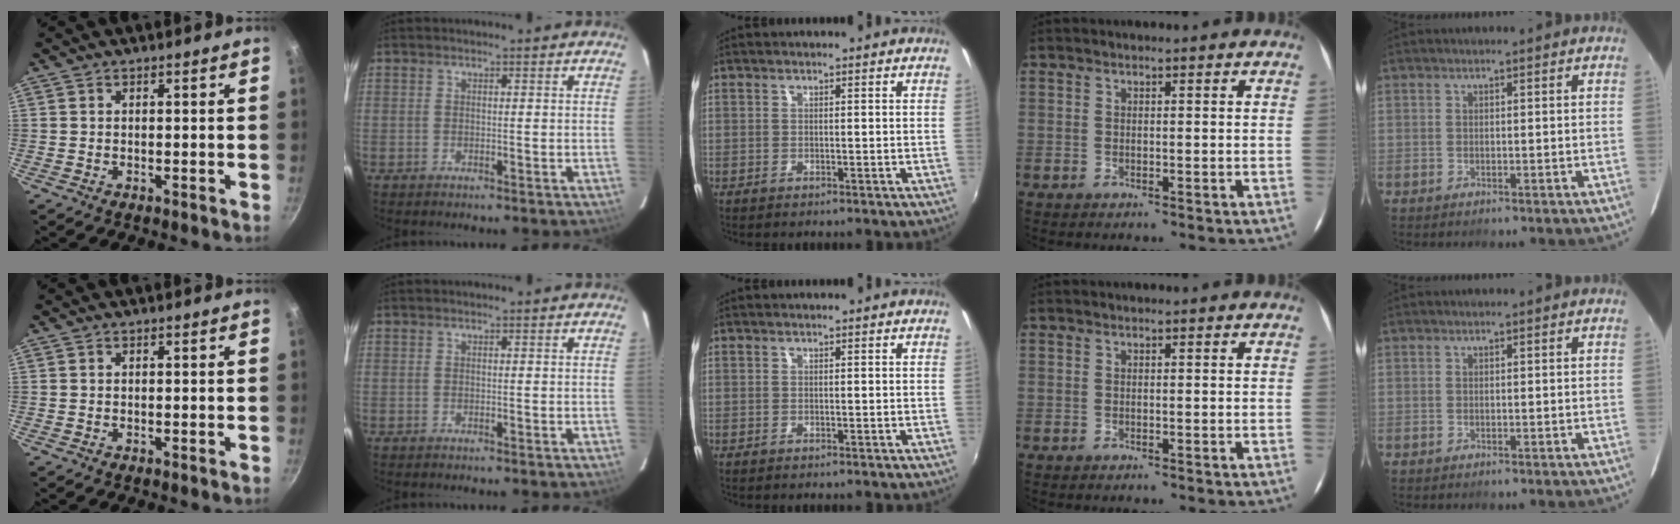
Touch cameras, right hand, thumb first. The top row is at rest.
{}